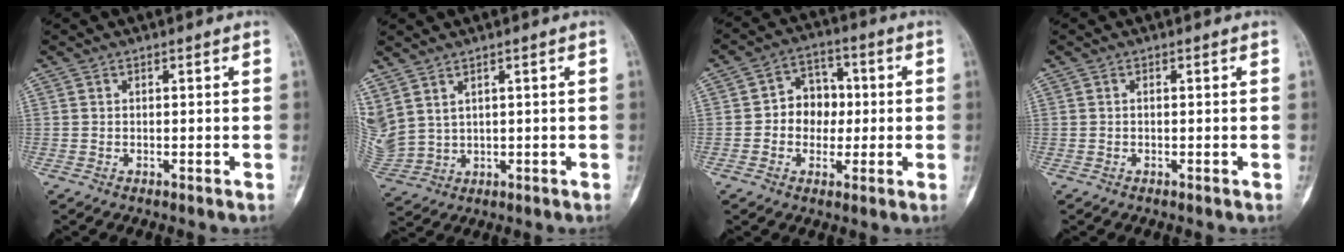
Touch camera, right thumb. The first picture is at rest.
{"total": 7.6, "force": [3.9, 4.7, 4.5], "torque": [-0.111, -0.010, 0.100]}
{"total": 8.3, "force": [-0.1, 6.8, 4.7], "torque": [-0.027, 0.020, -0.011]}
{"total": 0.0}